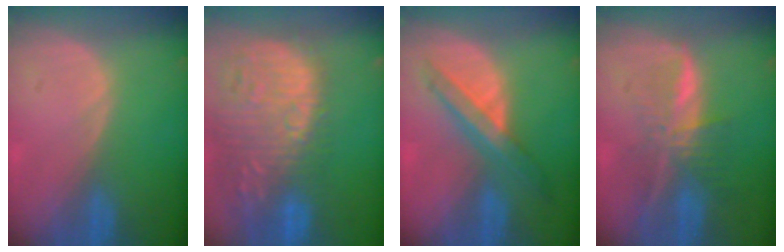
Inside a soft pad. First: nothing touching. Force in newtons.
{"total": 16.0, "press": 13.2, "slide": 9.1}
{"total": 7.2, "press": 6.1, "slide": 3.8}
{"total": 7.6, "press": 6.4, "slide": 4.2}